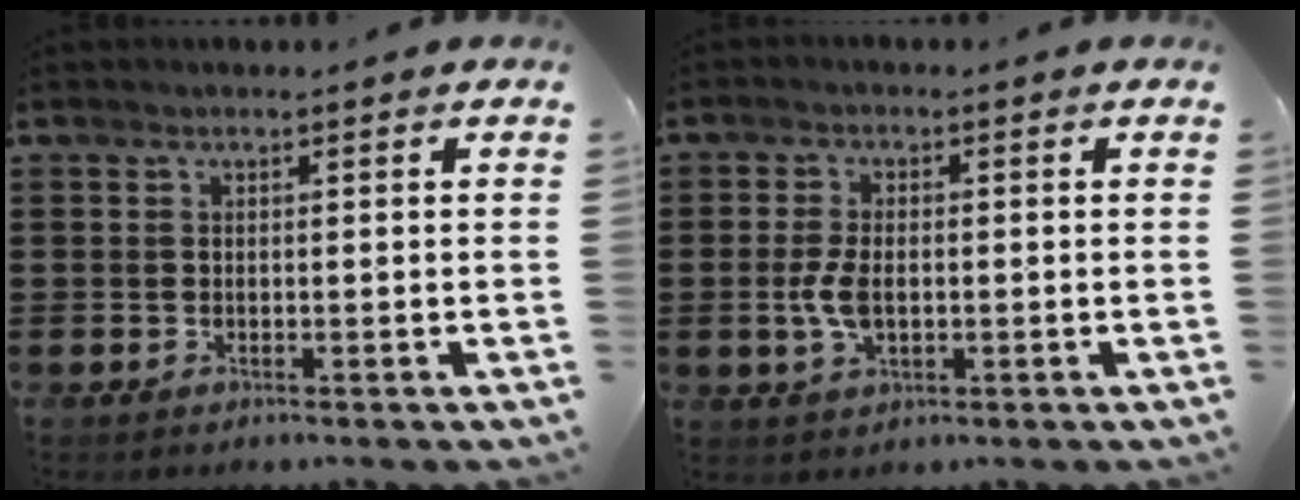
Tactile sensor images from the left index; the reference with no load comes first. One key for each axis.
{"total": 4.7, "fx": -0.4, "fy": 2.5, "fz": 4.0, "tx": -0.096, "ty": -0.002, "tz": -0.013}